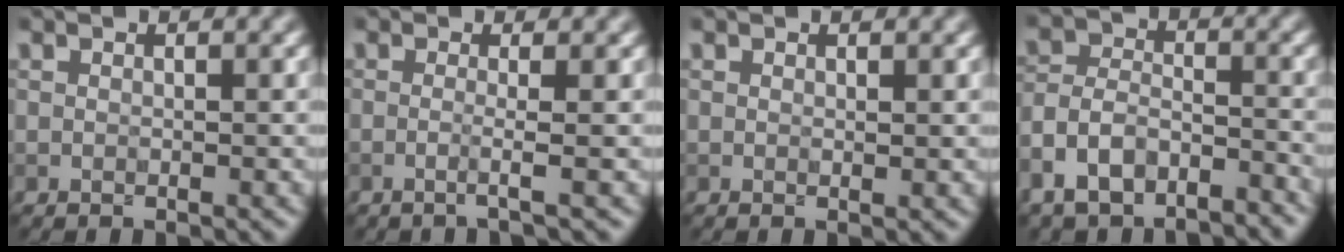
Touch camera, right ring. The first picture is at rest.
{"total": 1.7, "force": [-0.3, 0.5, 1.6], "torque": [-0.018, -0.005, -0.023]}
{"total": 0.5, "force": [0.2, 0.2, 0.4], "torque": [-0.007, -0.002, 0.002]}
{"total": 6.8, "force": [-5.4, 3.3, 2.6], "torque": [-0.053, -0.001, -0.114]}